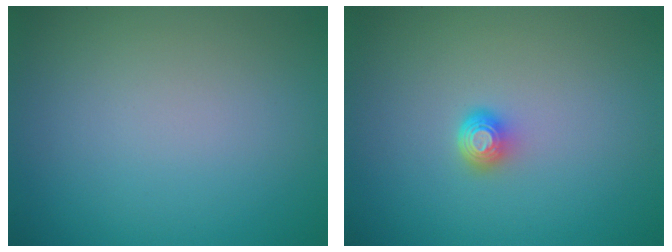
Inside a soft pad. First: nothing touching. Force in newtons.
{"total": 1.6, "press": 1.2, "slide": 1.1}